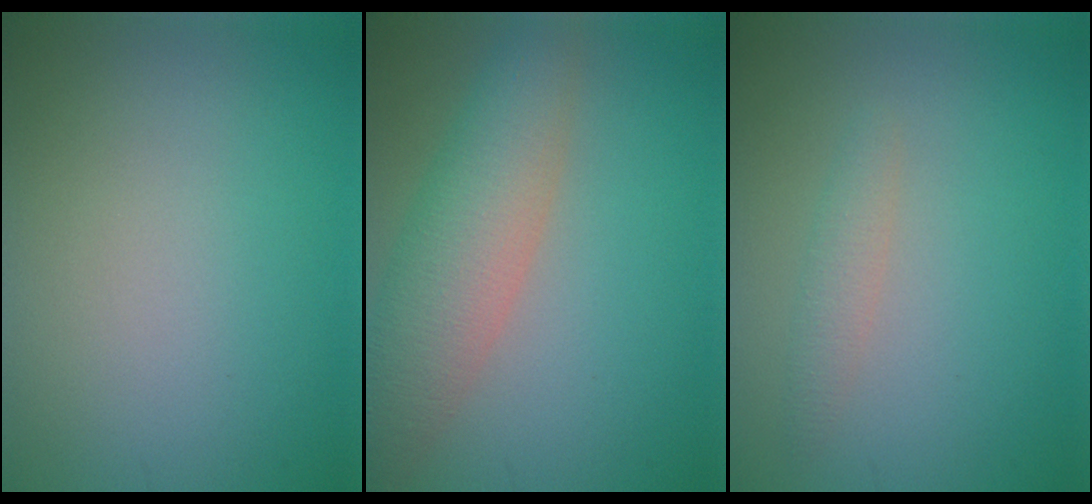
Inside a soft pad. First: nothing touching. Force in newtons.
{"total": 6.3, "press": 6.3, "slide": 0.4}
{"total": 1.4, "press": 1.4, "slide": 0.1}